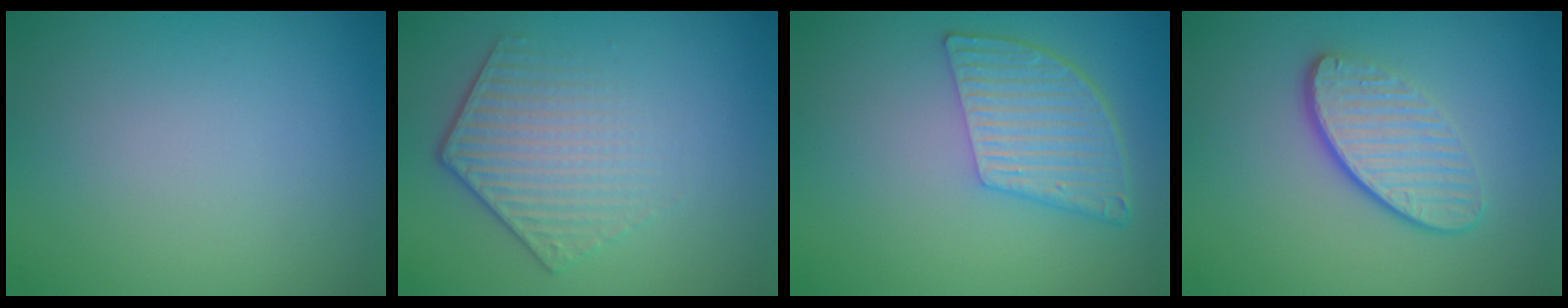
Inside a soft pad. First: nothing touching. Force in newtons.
{"total": 4.4, "press": 3.1, "slide": 3.1}
{"total": 5.6, "press": 4.1, "slide": 3.7}
{"total": 4.2, "press": 3.1, "slide": 2.8}